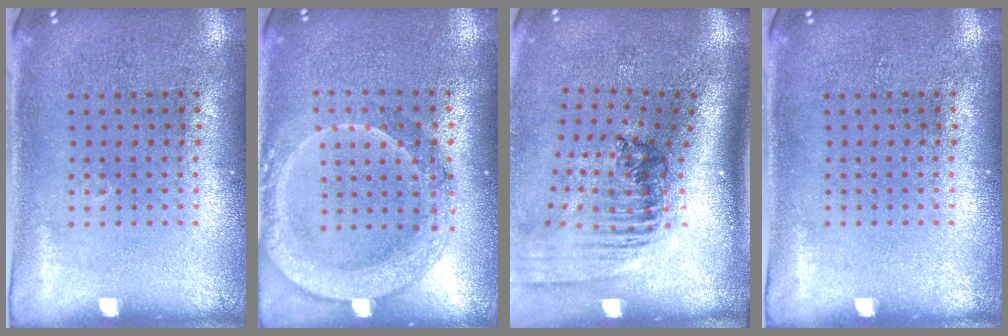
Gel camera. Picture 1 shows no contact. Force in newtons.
{"total": 2.0, "press": 1.9, "slide": 0.8}
{"total": 1.8, "press": 1.4, "slide": 1.2}
{"total": 0.0}